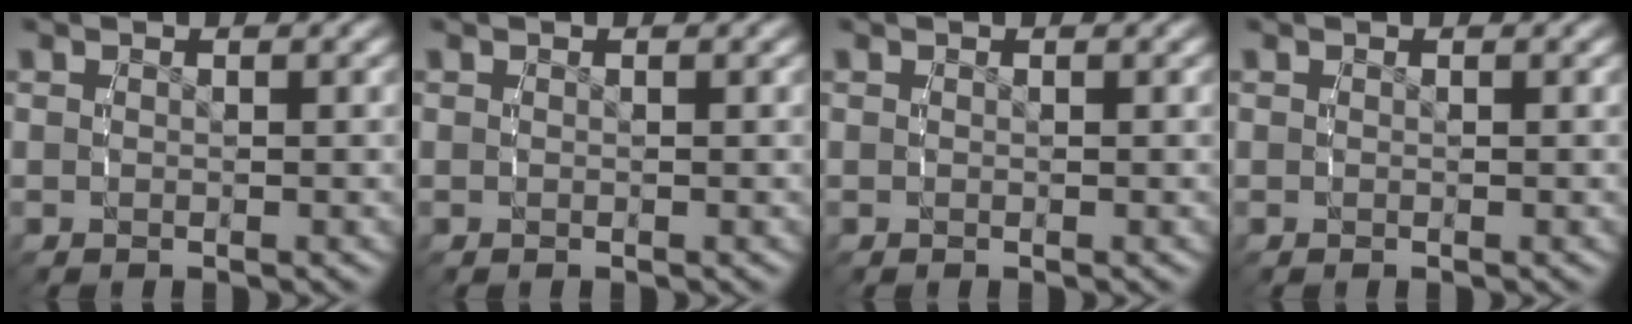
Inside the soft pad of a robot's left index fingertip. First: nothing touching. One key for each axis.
{"total": 0.0}
{"total": 0.0}
{"total": 0.0}